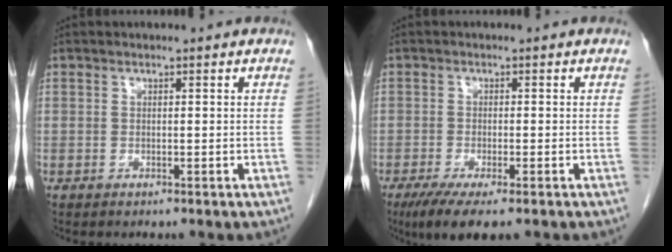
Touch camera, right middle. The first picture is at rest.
{"total": 6.1, "force": [-4.0, 0.9, 4.5], "torque": [-0.076, -0.018, -0.063]}